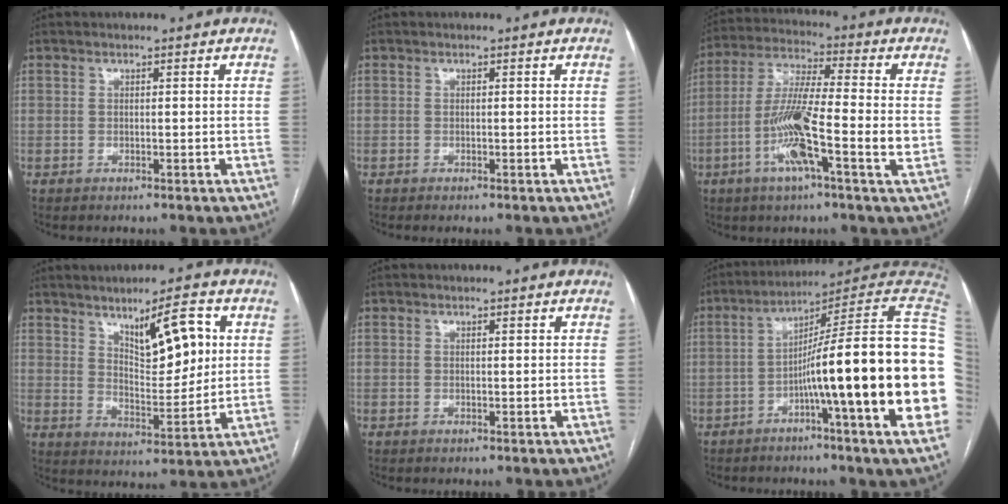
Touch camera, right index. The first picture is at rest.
{"total": 0.0}
{"total": 13.3, "force": [-3.3, 0.8, 12.9], "torque": [-0.250, -0.005, -0.070]}
{"total": 9.9, "force": [4.1, 3.0, 8.5], "torque": [-0.136, 0.000, 0.077]}
{"total": 0.0}
{"total": 23.8, "force": [-2.4, -0.7, 23.6], "torque": [-0.233, 0.024, -0.053]}